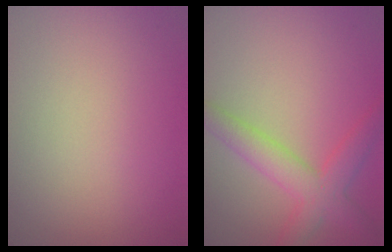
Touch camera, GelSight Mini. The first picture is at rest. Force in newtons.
{"total": 4.2, "press": 4.2, "slide": 0.2}